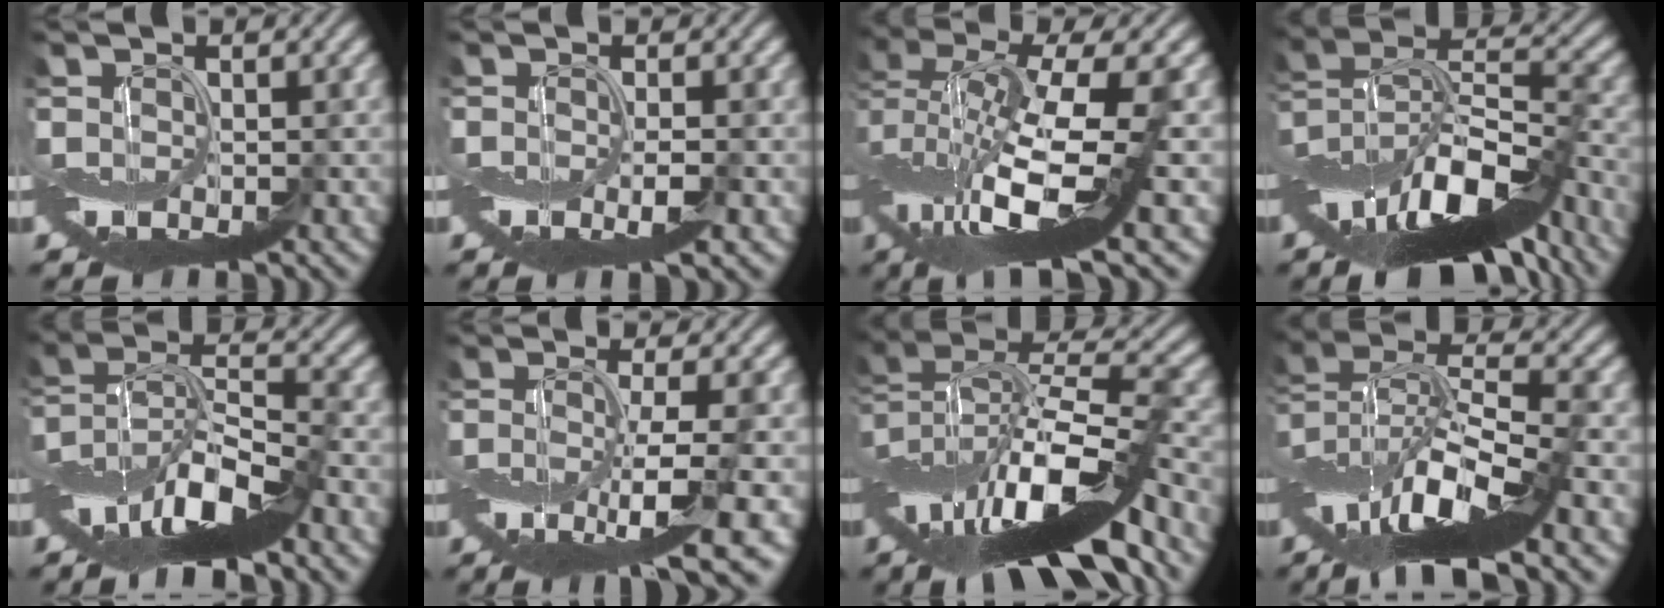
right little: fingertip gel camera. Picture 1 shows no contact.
{"total": 1.4, "force": [-0.6, -0.3, 1.3], "torque": [-0.025, -0.002, -0.013]}
{"total": 12.2, "force": [-0.8, 3.7, 11.6], "torque": [-0.231, -0.006, -0.009]}
{"total": 14.0, "force": [-8.2, 5.2, 10.1], "torque": [-0.183, 0.017, -0.139]}
{"total": 10.4, "force": [-6.1, 3.0, 7.9], "torque": [-0.139, 0.010, -0.122]}
{"total": 6.7, "force": [-2.7, 0.7, 6.0], "torque": [-0.106, -0.012, -0.054]}
{"total": 13.9, "force": [-5.5, 4.7, 11.9], "torque": [-0.201, 0.025, -0.096]}
{"total": 12.1, "force": [-5.3, 3.4, 10.4], "torque": [-0.189, 0.011, -0.096]}